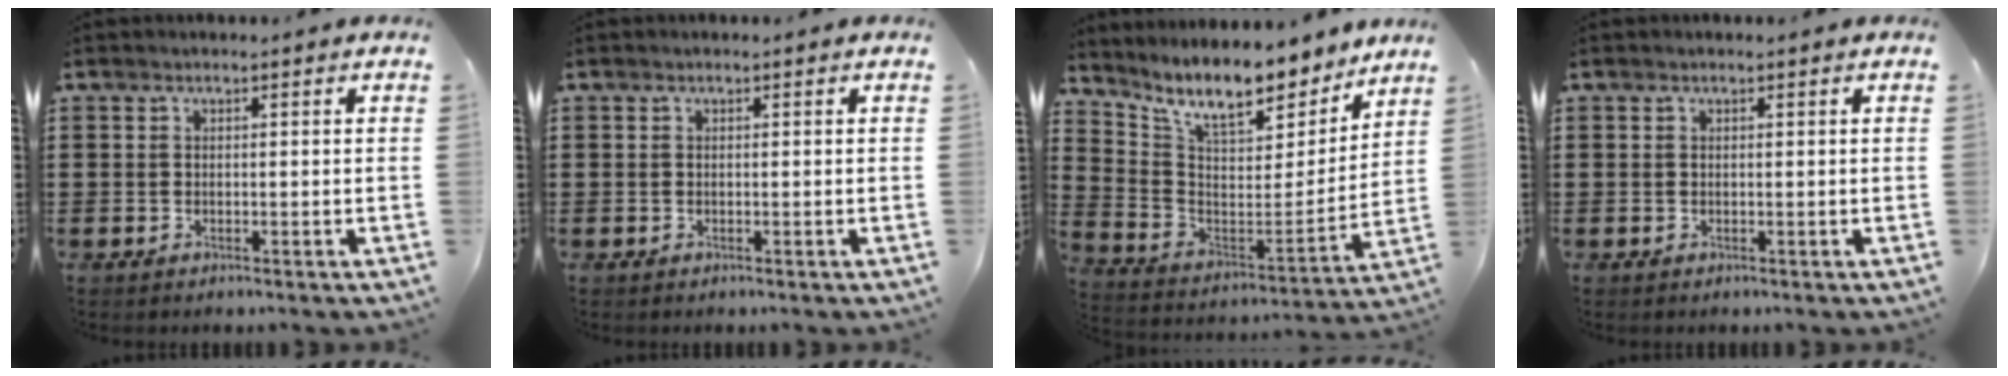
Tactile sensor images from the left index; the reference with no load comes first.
{"total": 0.0}
{"total": 11.1, "force": [9.2, 2.5, 5.5], "torque": [-0.131, -0.065, 0.157]}
{"total": 0.0}